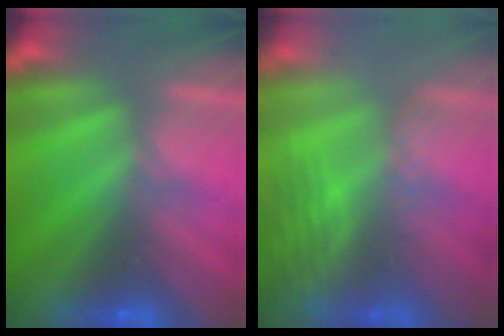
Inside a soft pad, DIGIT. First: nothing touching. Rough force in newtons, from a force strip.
{"total": 2.7}